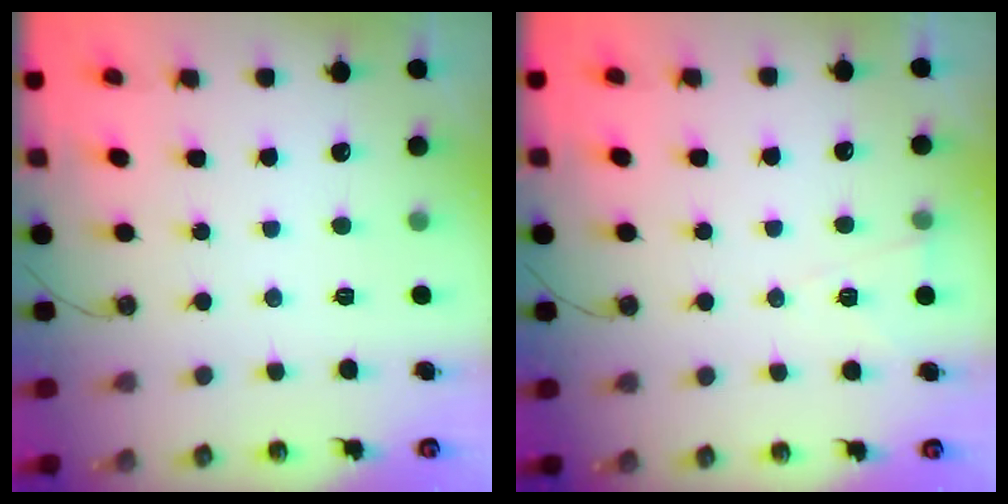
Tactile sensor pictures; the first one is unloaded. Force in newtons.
{"total": 5.6, "press": 3.6, "slide": 4.3}